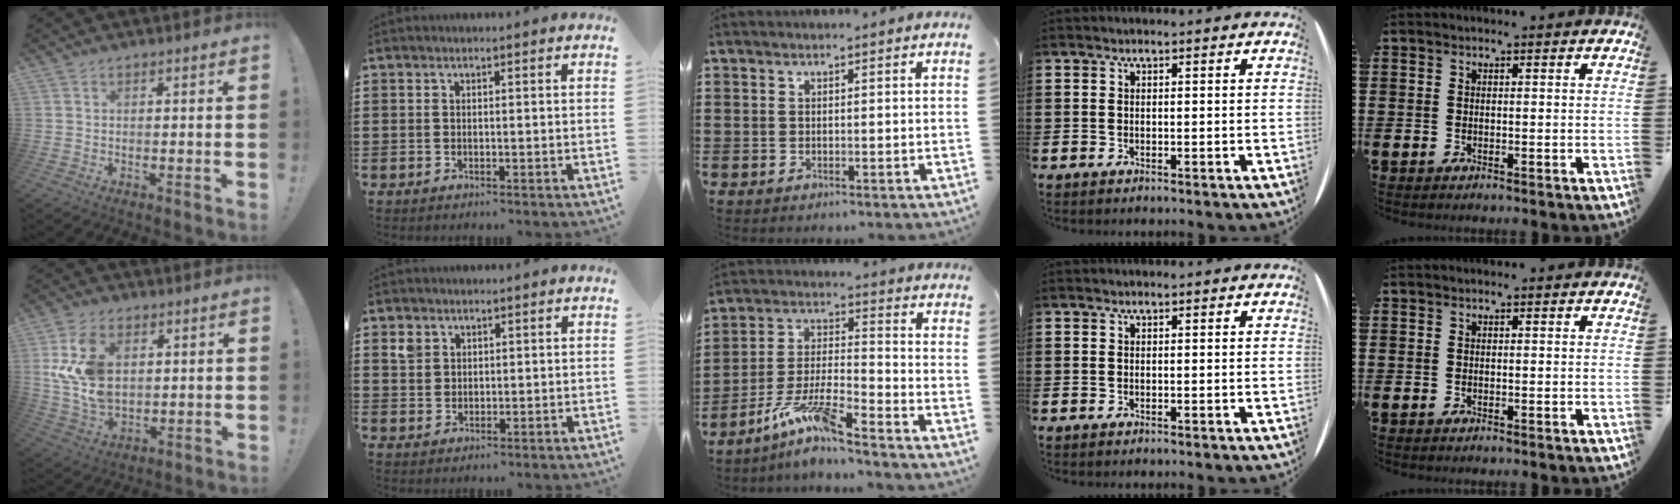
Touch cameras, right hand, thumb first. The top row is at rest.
{"thumb": {"total": 15.4, "force": [3.2, 10.8, 10.5], "torque": [-0.208, -0.006, 0.061]}, "index": {"total": 2.9, "force": [1.7, 2.4, 0.5], "torque": [-0.020, 0.011, 0.031]}, "middle": {"total": 8.8, "force": [-7.1, 0.4, 5.2], "torque": [-0.121, -0.014, -0.141]}}